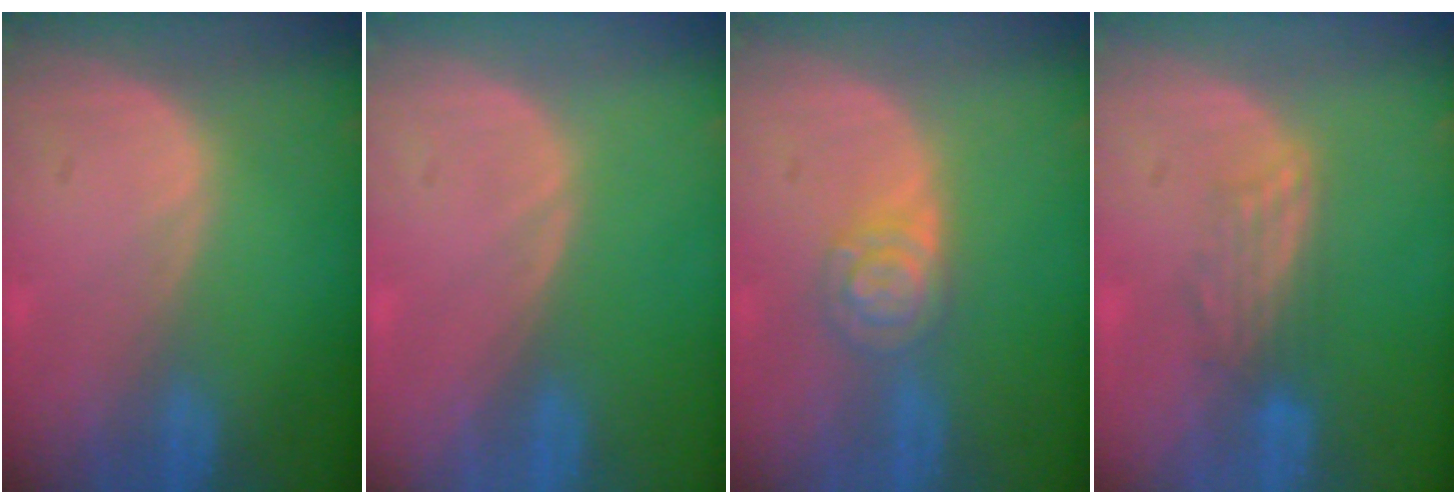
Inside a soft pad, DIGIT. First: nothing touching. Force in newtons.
{"total": 0.0}
{"total": 4.5, "press": 4.5, "slide": 0.1}
{"total": 3.3, "press": 3.1, "slide": 1.2}